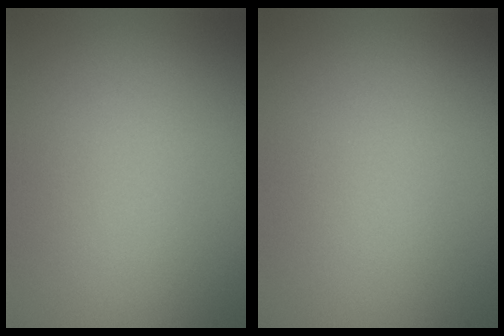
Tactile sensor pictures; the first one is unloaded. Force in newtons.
{"total": 0.0}